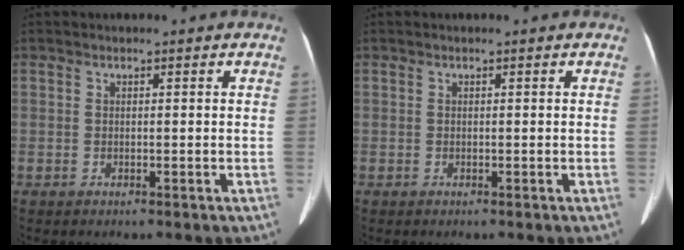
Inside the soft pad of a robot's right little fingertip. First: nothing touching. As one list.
[{"total": 0.0}]